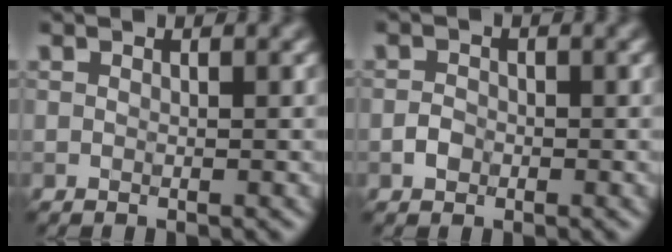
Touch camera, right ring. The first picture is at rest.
{"total": 1.3, "force": [-0.5, 1.0, 0.6], "torque": [-0.009, 0.001, -0.012]}